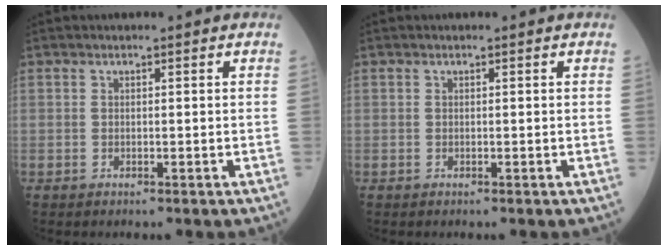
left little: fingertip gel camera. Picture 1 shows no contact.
{"total": 0.0}